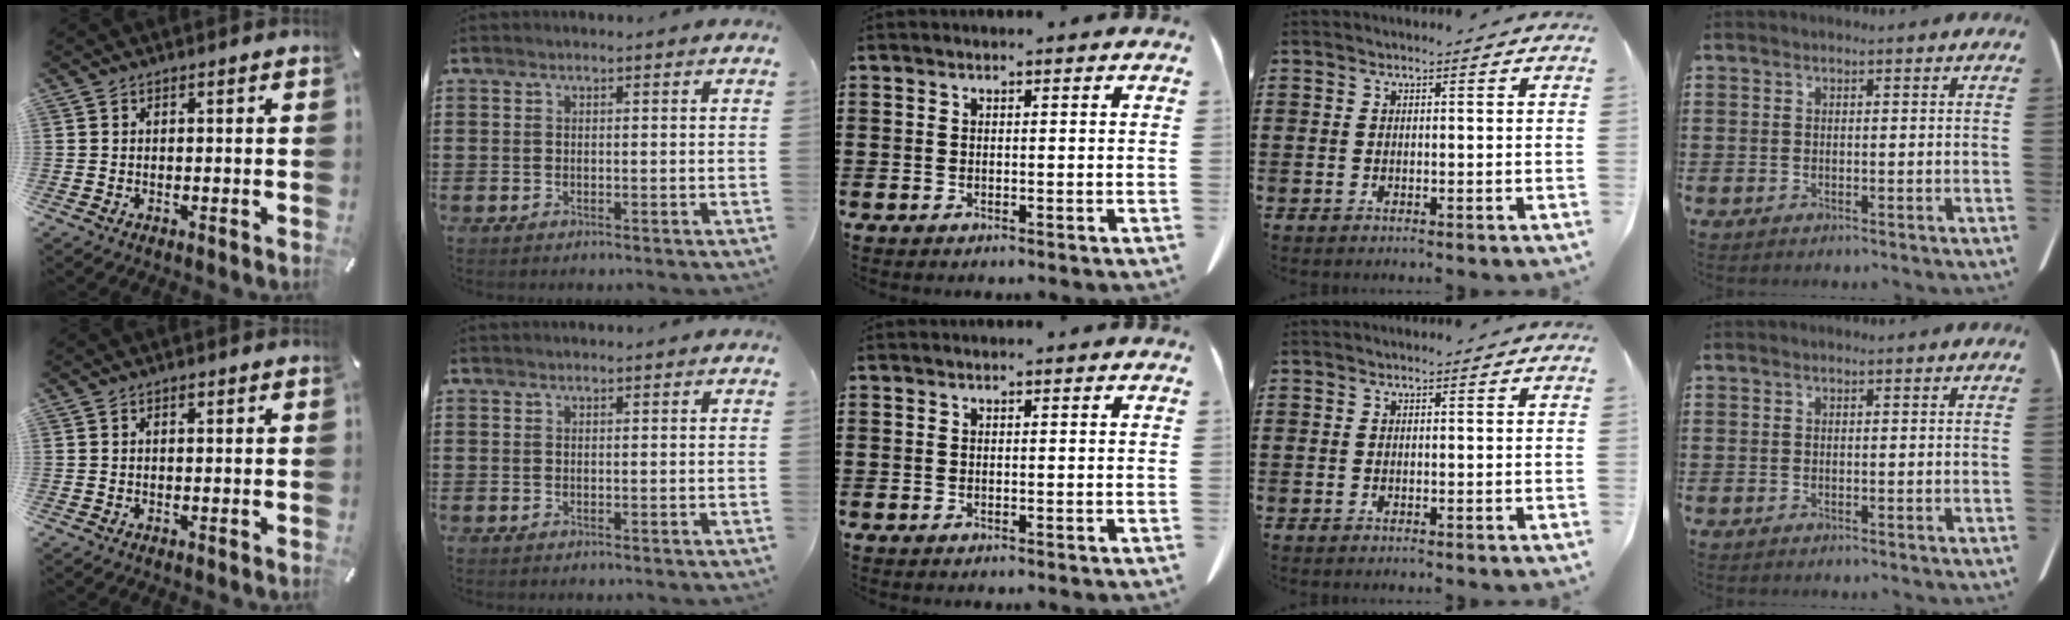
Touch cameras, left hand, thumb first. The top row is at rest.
{"thumb": {"total": 0.5, "force": [0.3, 0.3, 0.3], "torque": [-0.008, 0.003, 0.004]}}